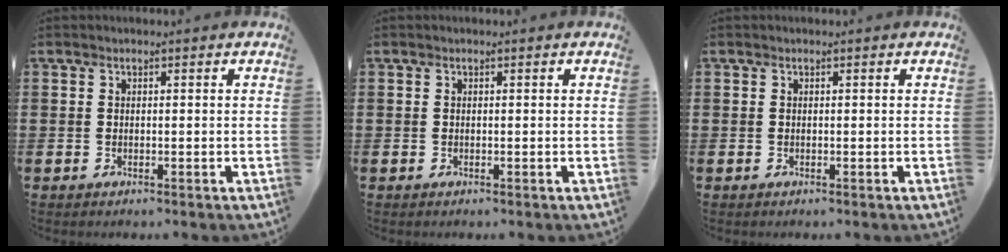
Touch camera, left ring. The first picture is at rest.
{"total": 0.0}
{"total": 0.0}